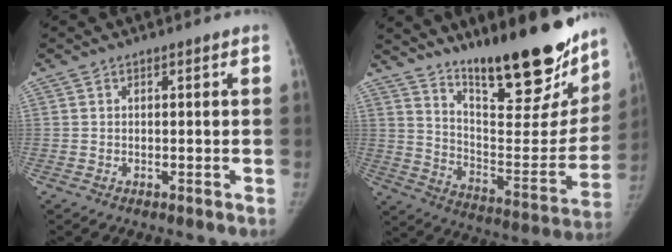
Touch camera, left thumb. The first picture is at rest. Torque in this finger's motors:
{"motor_torque": [0.43, -0.21, 1.47, -1.30, 0.20]}